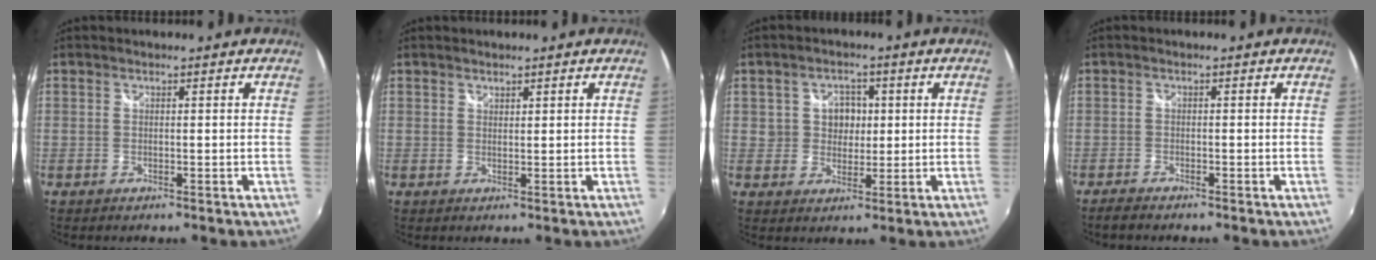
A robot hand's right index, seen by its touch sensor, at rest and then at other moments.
{"total": 0.9, "force": [0.8, 0.4, 0.0], "torque": [0.001, 0.001, 0.014]}
{"total": 5.2, "force": [1.0, 4.7, 2.1], "torque": [-0.029, 0.012, 0.019]}
{"total": 2.6, "force": [-2.4, 0.5, 0.9], "torque": [-0.029, -0.012, -0.047]}